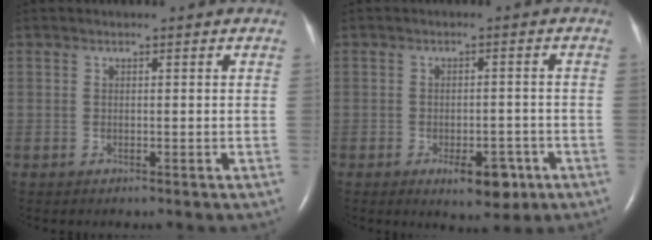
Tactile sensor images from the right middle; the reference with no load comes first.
{"total": 6.0, "force": [-3.1, 2.6, 4.4], "torque": [-0.058, -0.002, -0.035]}